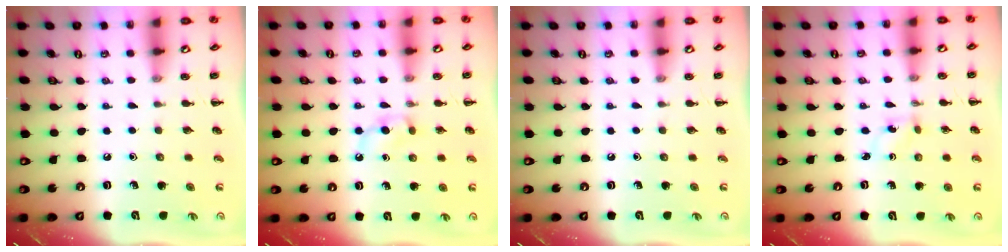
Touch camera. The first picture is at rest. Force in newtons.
{"total": 3.9, "press": 3.6, "slide": 1.4}
{"total": 0.0}
{"total": 1.5, "press": 1.4, "slide": 0.6}